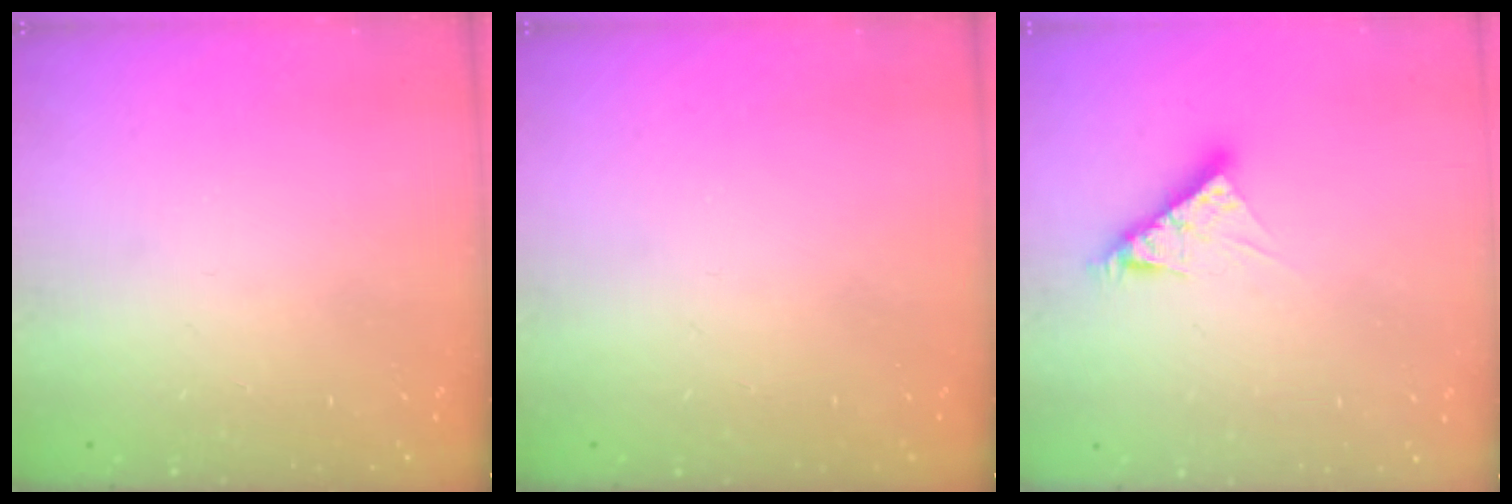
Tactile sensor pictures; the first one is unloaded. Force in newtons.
{"total": 0.0}
{"total": 6.9, "press": 6.9, "slide": 0.6}